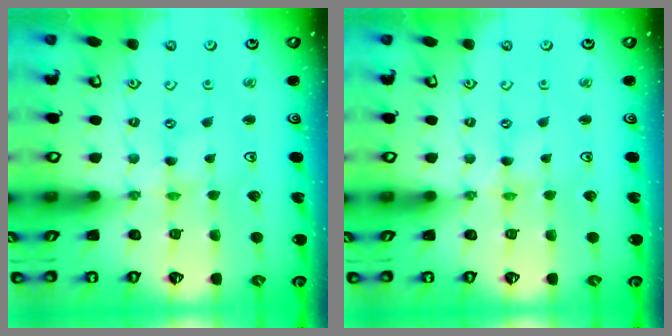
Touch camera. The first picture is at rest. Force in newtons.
{"total": 0.0}